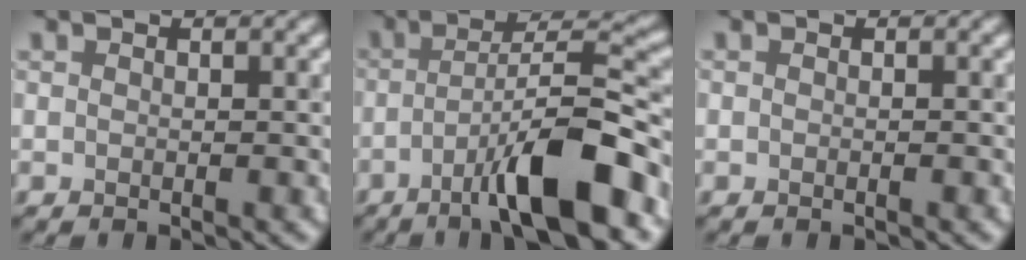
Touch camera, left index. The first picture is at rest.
{"total": 9.3, "force": [-4.6, 1.5, 7.9], "torque": [-0.117, 0.017, -0.079]}
{"total": 0.0}